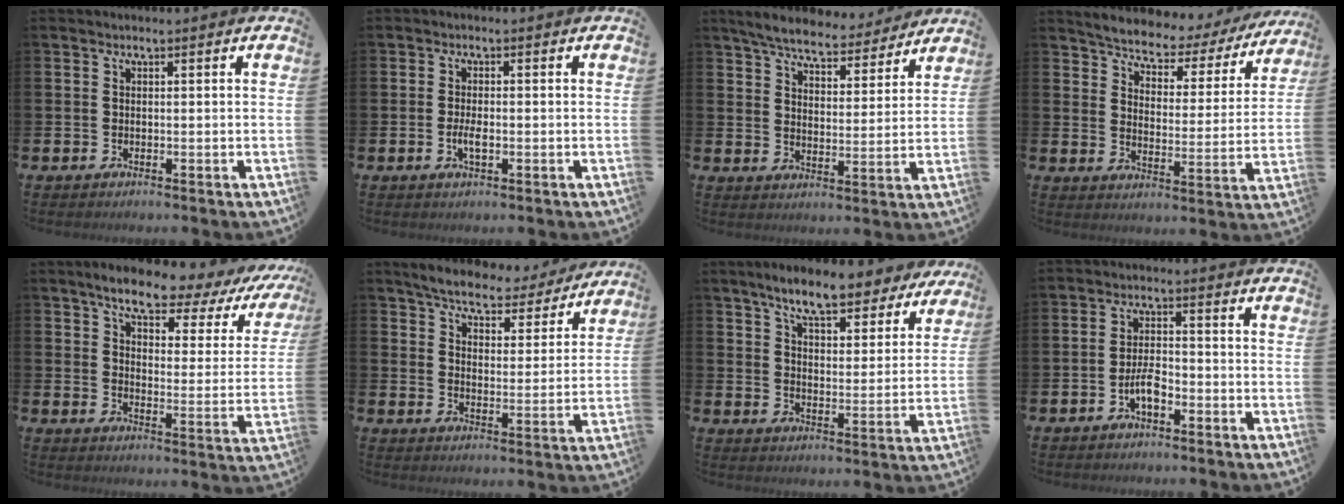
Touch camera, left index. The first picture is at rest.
{"total": 2.2, "force": [-0.5, 0.8, 2.0], "torque": [-0.037, 0.000, -0.009]}
{"total": 6.5, "force": [6.2, 1.1, 1.5], "torque": [-0.053, -0.037, 0.106]}
{"total": 5.0, "force": [4.8, 1.3, 0.6], "torque": [-0.044, -0.041, 0.076]}
{"total": 7.3, "force": [6.0, 2.0, 3.7], "torque": [-0.079, -0.042, 0.091]}
{"total": 6.2, "force": [5.9, 1.3, 1.3], "torque": [-0.050, -0.038, 0.099]}
{"total": 8.5, "force": [7.7, 1.6, 3.4], "torque": [-0.083, -0.035, 0.135]}
{"total": 3.5, "force": [-1.8, 1.3, 2.7], "torque": [-0.064, 0.008, -0.035]}